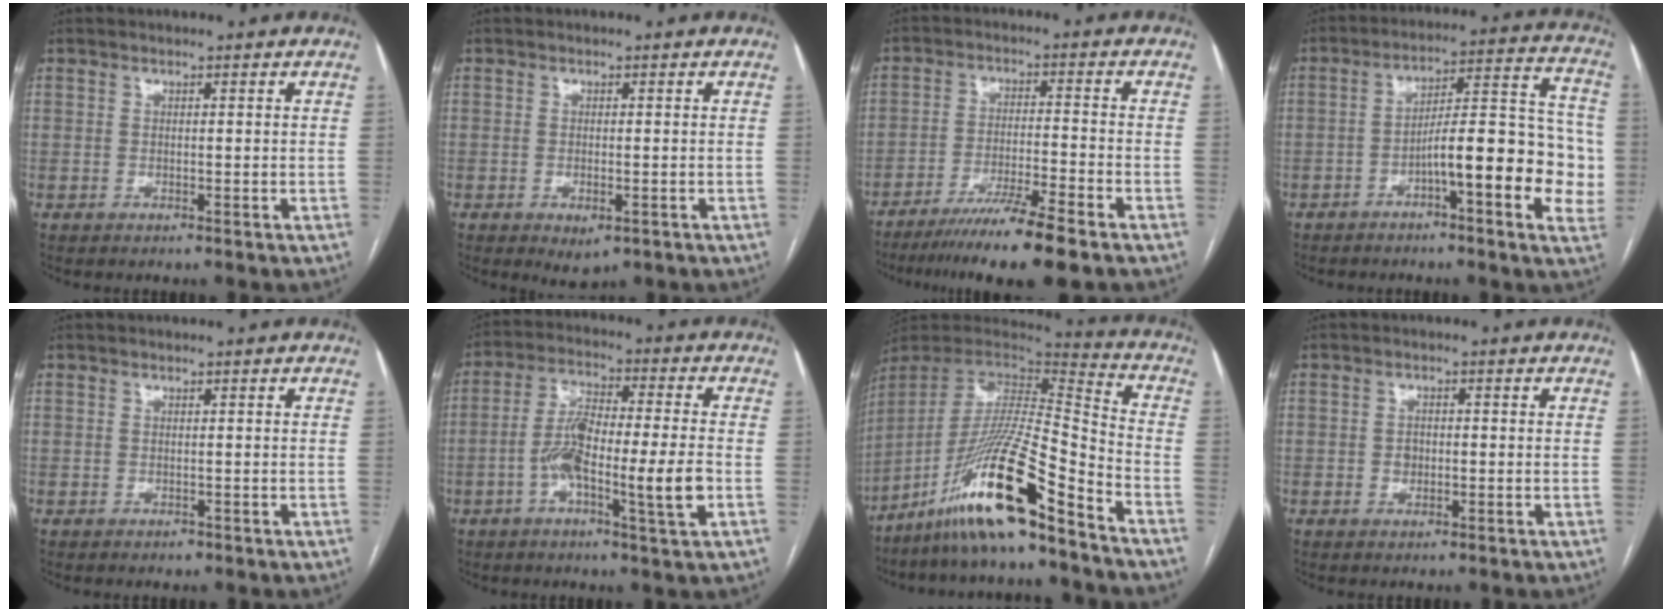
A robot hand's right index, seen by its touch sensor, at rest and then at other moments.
{"total": 3.1, "force": [-1.4, 1.4, 2.3], "torque": [-0.035, -0.003, -0.011]}
{"total": 11.0, "force": [-8.4, -0.7, 7.0], "torque": [-0.111, -0.033, -0.141]}
{"total": 17.0, "force": [-4.6, 3.0, 16.1], "torque": [-0.223, 0.024, -0.066]}
{"total": 0.7, "force": [-0.5, 0.5, 0.1], "torque": [-0.004, 0.002, -0.005]}
{"total": 11.6, "force": [-3.1, 1.1, 11.1], "torque": [-0.205, 0.005, -0.060]}
{"total": 20.3, "force": [-14.3, 0.6, 14.4], "torque": [-0.306, -0.019, -0.266]}
{"total": 1.8, "force": [-0.4, 1.4, 1.1], "torque": [-0.018, 0.004, -0.004]}